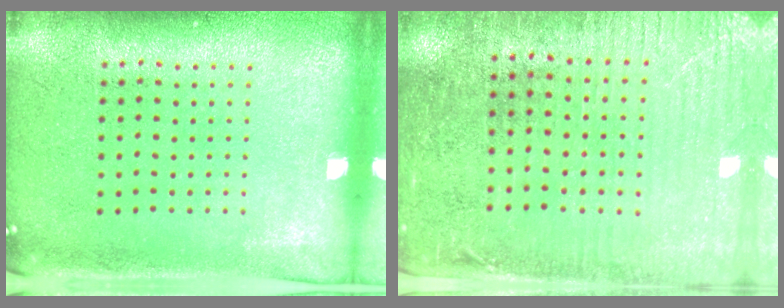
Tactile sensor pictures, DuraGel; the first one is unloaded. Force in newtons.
{"total": 3.5, "press": 3.0, "slide": 1.7}